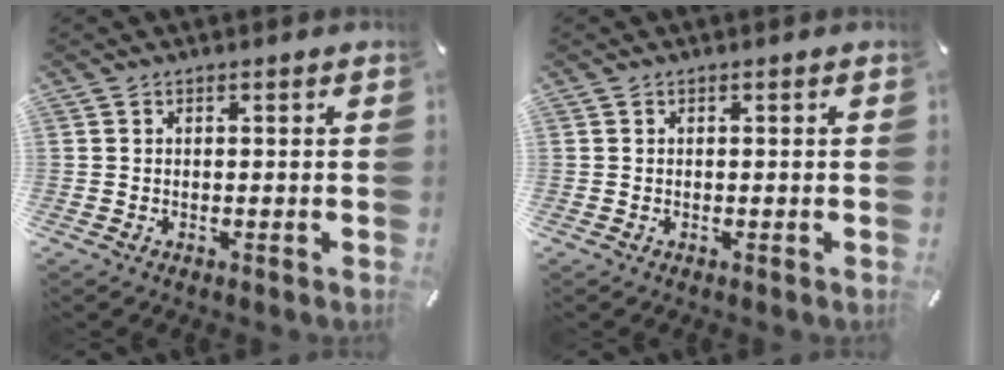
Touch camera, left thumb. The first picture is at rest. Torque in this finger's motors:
{"motor_torque": [-0.11, -0.05, 0.04, 0.00, 0.00]}